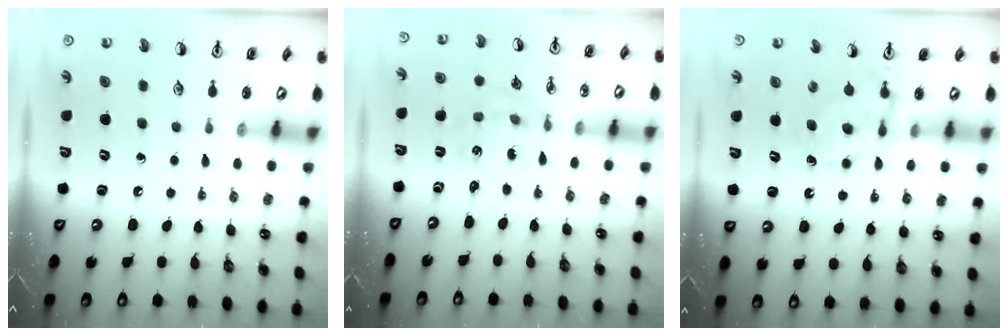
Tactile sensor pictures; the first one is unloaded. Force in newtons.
{"total": 1.1, "press": 1.1, "slide": 0.1}
{"total": 7.3, "press": 7.3, "slide": 0.2}